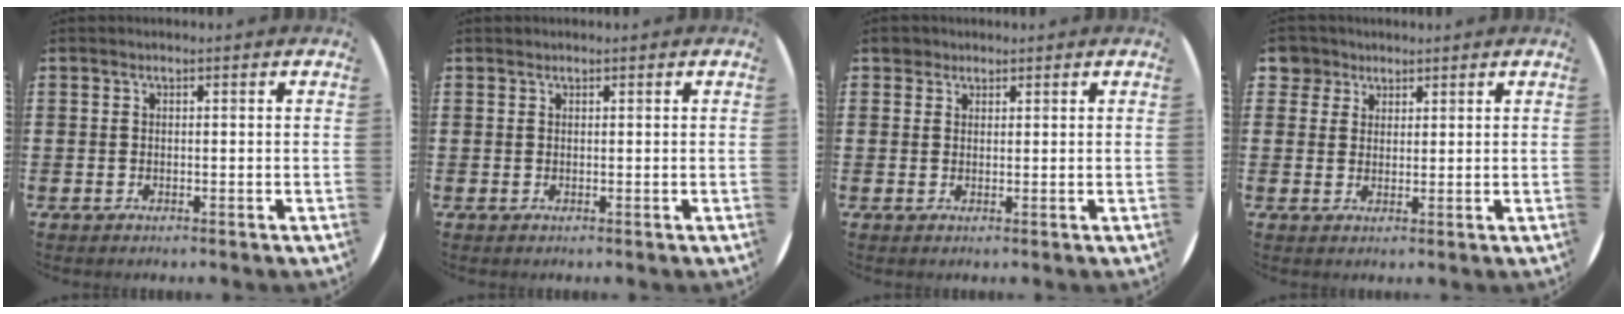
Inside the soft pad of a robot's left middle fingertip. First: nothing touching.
{"total": 0.0}
{"total": 1.8, "force": [1.5, 1.0, 0.2], "torque": [0.001, 0.002, 0.027]}
{"total": 3.4, "force": [2.5, 2.4, 0.2], "torque": [-0.002, 0.002, 0.045]}